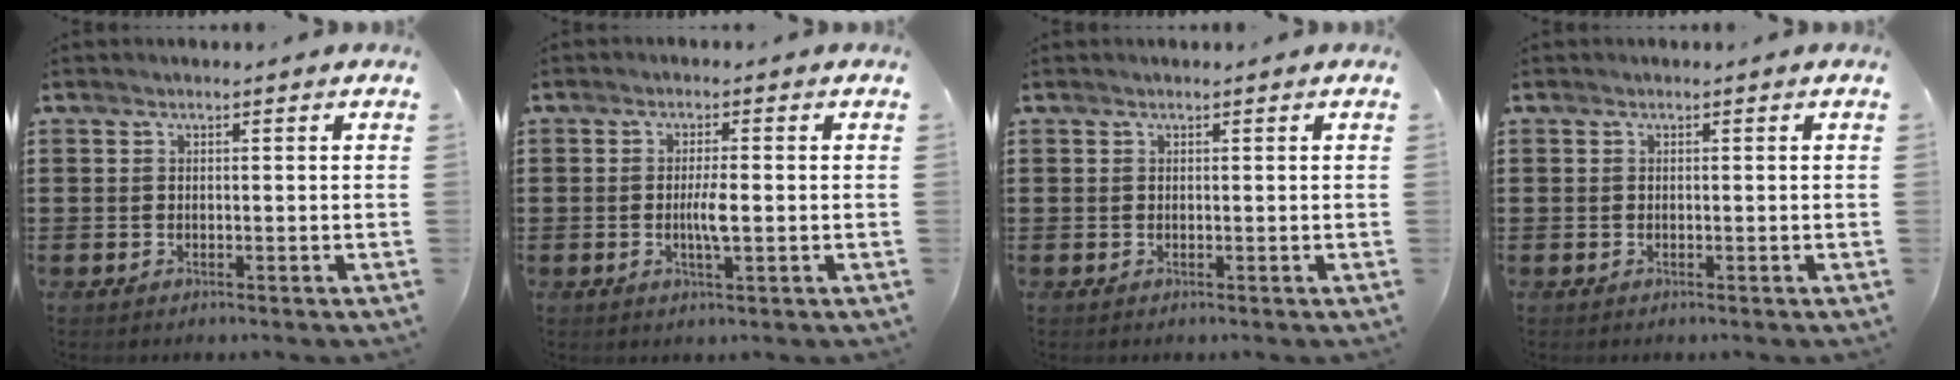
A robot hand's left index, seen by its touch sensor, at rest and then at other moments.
{"total": 3.4, "force": [-0.4, 0.4, 3.4], "torque": [-0.061, -0.002, -0.008]}
{"total": 0.0}
{"total": 0.0}